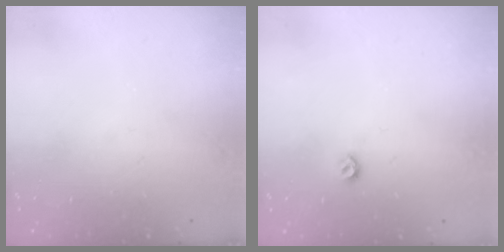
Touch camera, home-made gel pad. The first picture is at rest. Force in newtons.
{"total": 4.9, "press": 4.8, "slide": 0.8}